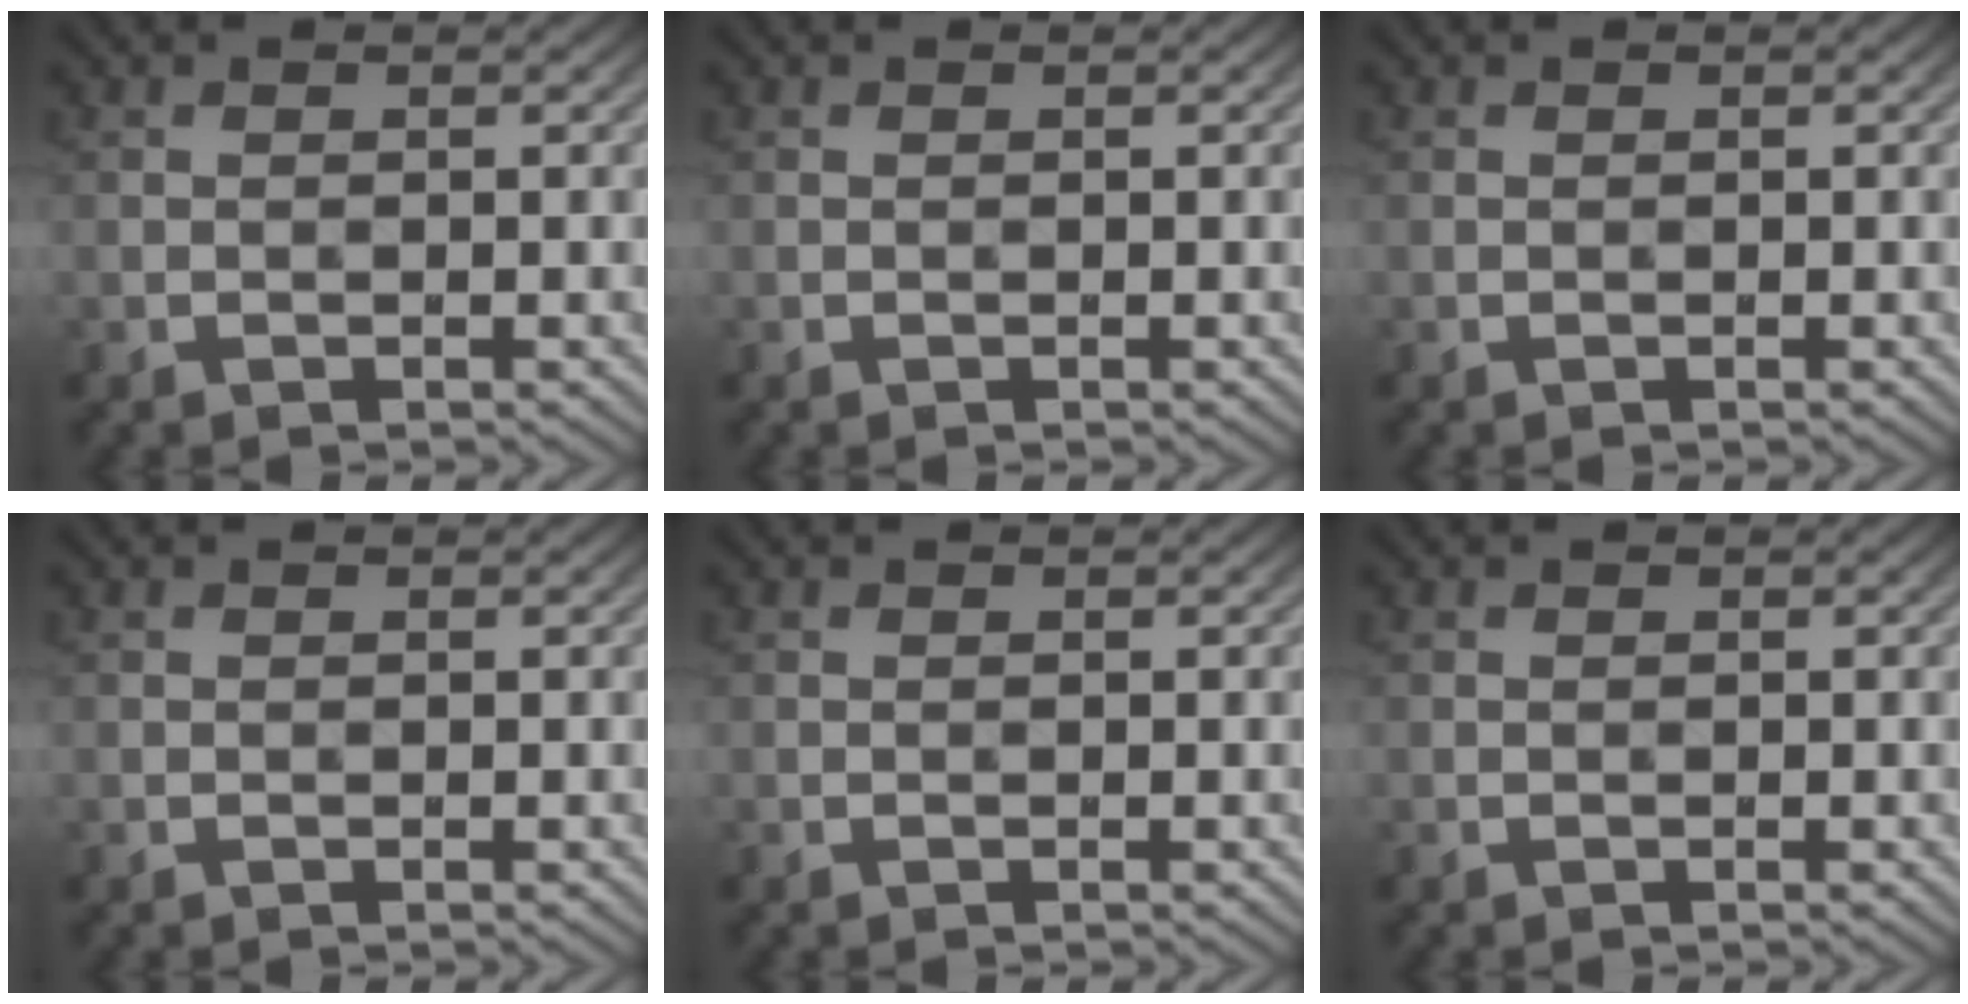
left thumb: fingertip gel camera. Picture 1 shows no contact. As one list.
[{"total": 0.0}, {"total": 0.0}, {"total": 0.0}, {"total": 0.0}, {"total": 0.0}]